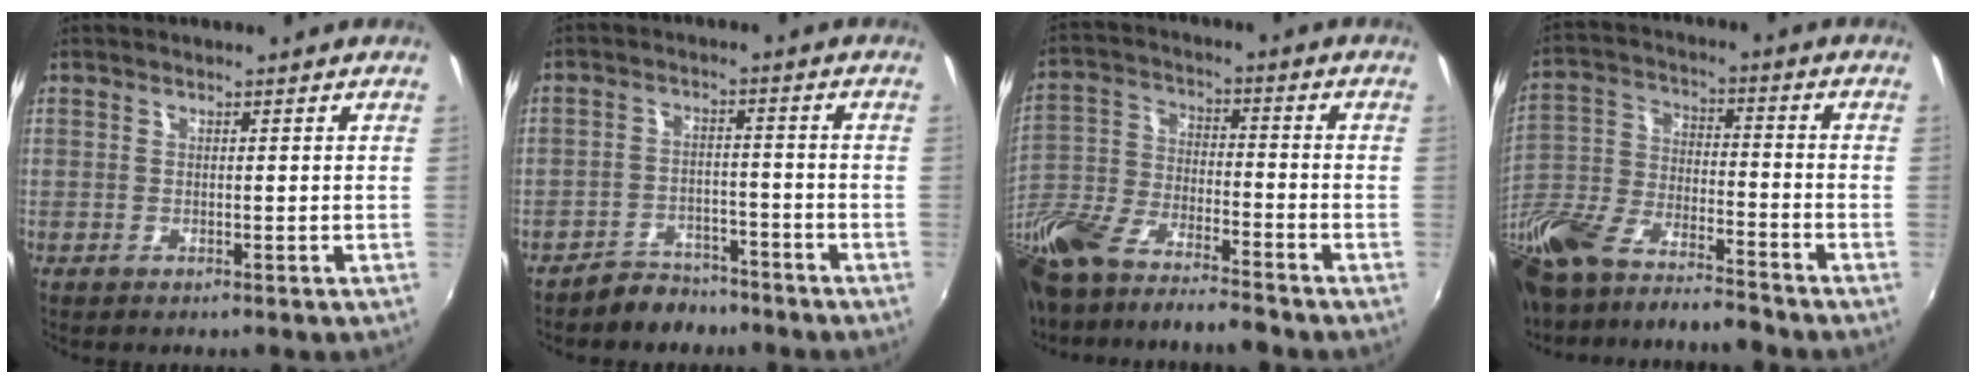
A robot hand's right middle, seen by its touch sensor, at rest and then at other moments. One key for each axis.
{"total": 6.0, "fx": -5.2, "fy": 2.8, "fz": 0.8, "tx": -0.028, "ty": 0.017, "tz": -0.076}
{"total": 17.3, "fx": -13.5, "fy": 4.9, "fz": 9.7, "tx": -0.223, "ty": -0.031, "tz": -0.254}
{"total": 18.1, "fx": -13.9, "fy": 6.0, "fz": 9.9, "tx": -0.232, "ty": -0.029, "tz": -0.258}